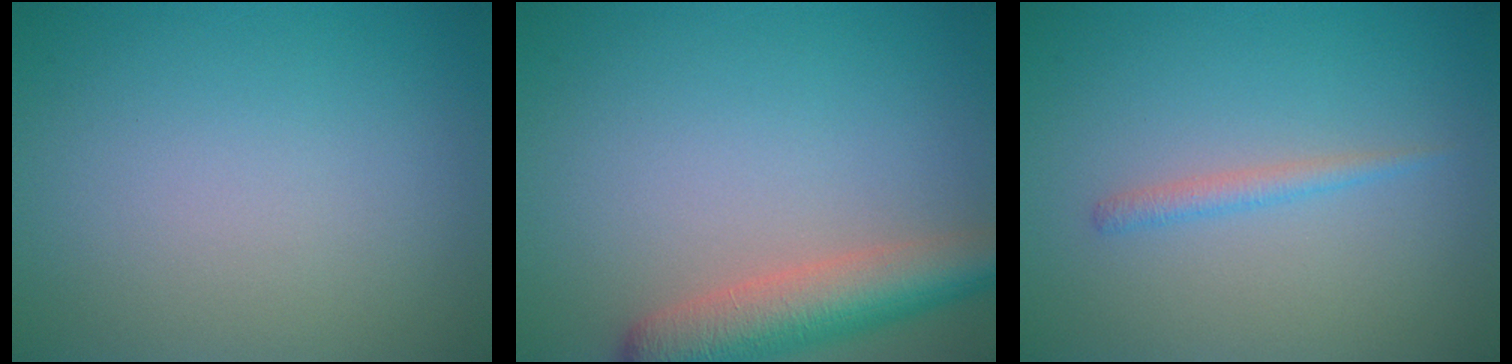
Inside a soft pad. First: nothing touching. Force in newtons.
{"total": 5.7, "press": 5.6, "slide": 0.3}
{"total": 1.2, "press": 1.2, "slide": 0.0}